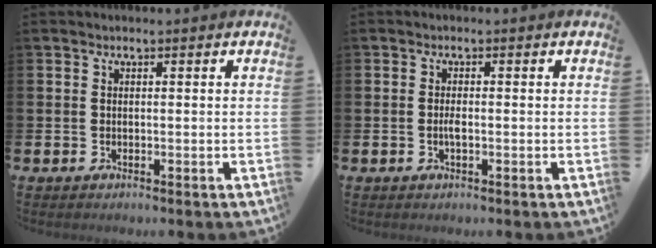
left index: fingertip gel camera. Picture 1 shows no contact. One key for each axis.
{"total": 1.2, "fx": -0.3, "fy": 0.3, "fz": 1.1, "tx": -0.020, "ty": -0.001, "tz": -0.005}